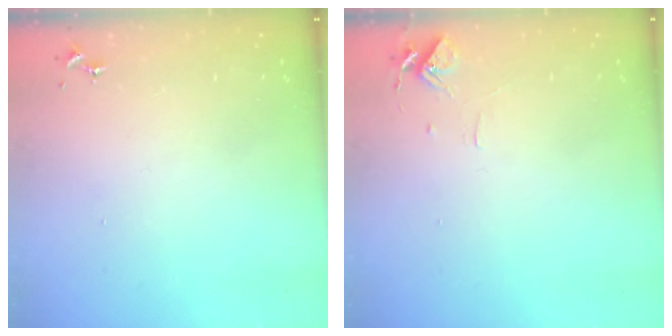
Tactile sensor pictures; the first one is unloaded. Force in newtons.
{"total": 6.2, "press": 6.2, "slide": 0.5}